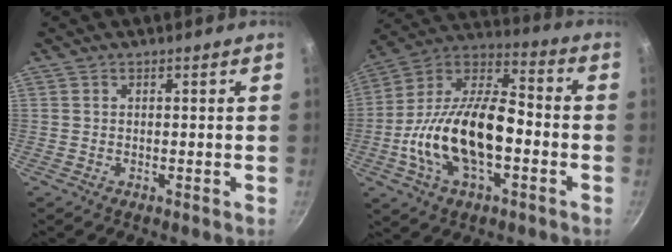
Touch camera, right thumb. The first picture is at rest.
{"total": 21.6, "force": [-4.5, 11.2, 18.0], "torque": [-0.319, 0.045, -0.094]}